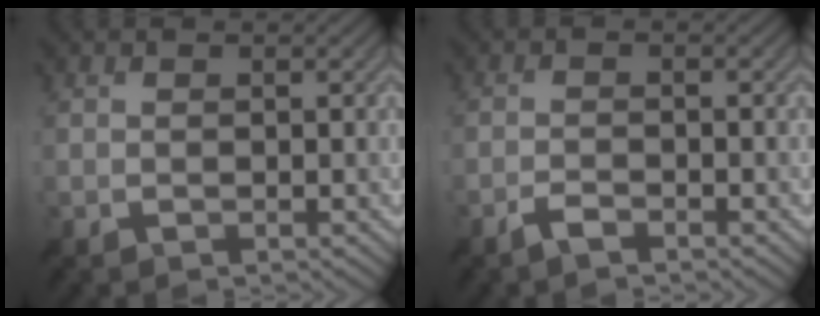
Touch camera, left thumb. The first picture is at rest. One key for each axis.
{"total": 1.7, "fx": -1.3, "fy": 0.3, "fz": 1.0, "tx": -0.023, "ty": 0.003, "tz": -0.033}